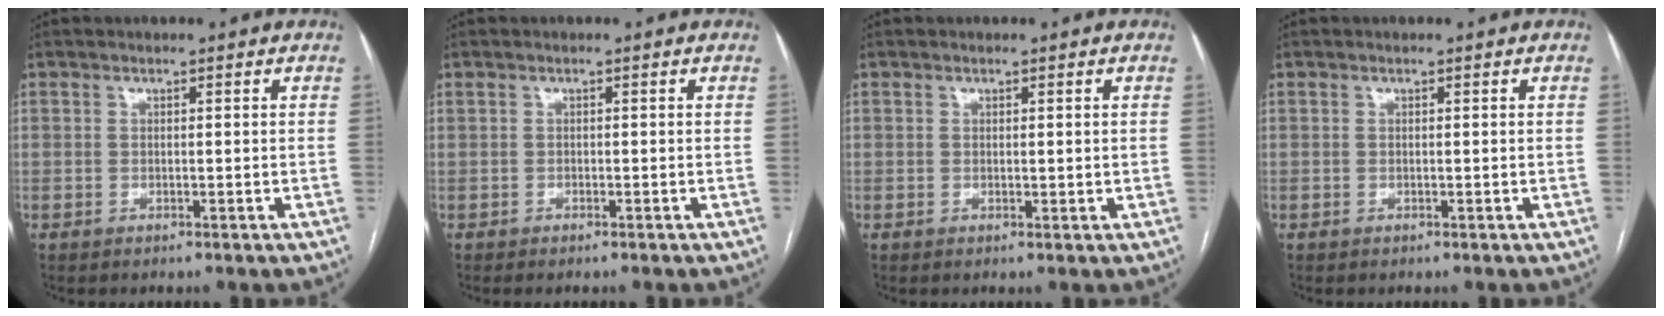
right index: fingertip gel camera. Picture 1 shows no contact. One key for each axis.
{"total": 0.5, "fx": -0.4, "fy": 0.2, "fz": 0.3, "tx": -0.010, "ty": -0.002, "tz": -0.003}
{"total": 1.0, "fx": 0.3, "fy": 0.5, "fz": 0.8, "tx": -0.012, "ty": -0.004, "tz": 0.008}
{"total": 0.0}